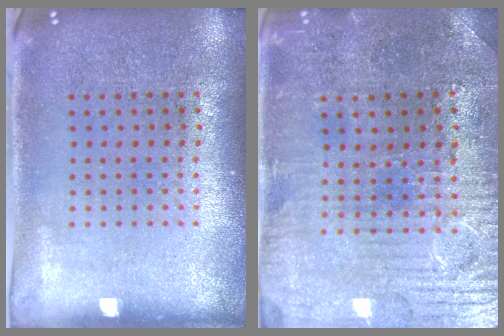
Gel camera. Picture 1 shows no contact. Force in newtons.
{"total": 1.7, "press": 1.7, "slide": 0.5}